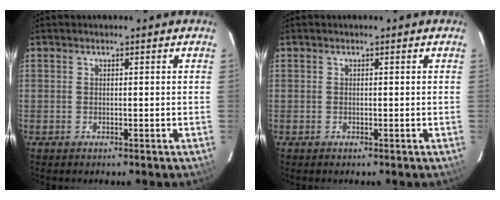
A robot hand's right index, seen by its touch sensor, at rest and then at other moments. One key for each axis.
{"total": 0.0}